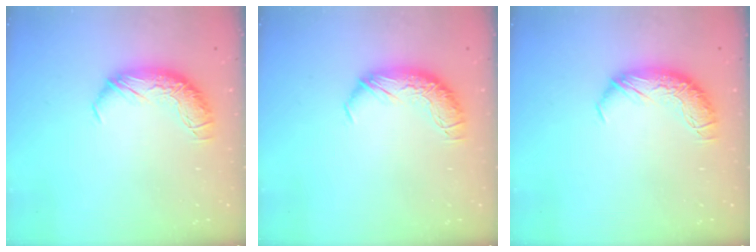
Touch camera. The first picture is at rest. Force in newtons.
{"total": 0.0}
{"total": 0.0}